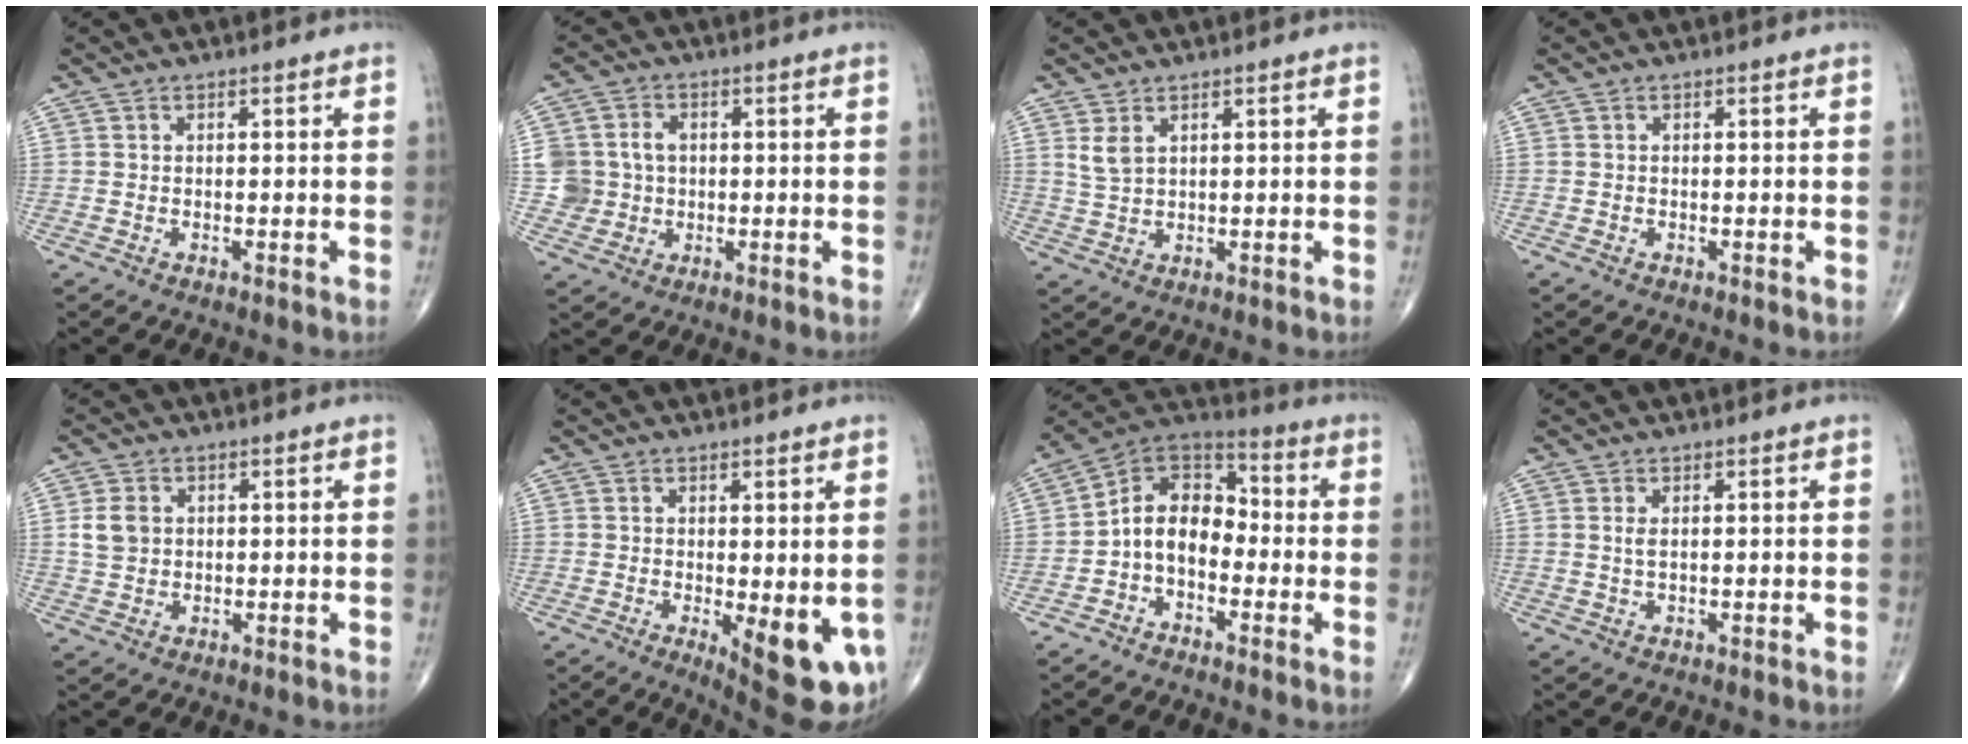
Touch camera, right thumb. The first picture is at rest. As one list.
[{"total": 6.6, "force": [0.3, 6.3, 1.8], "torque": [-0.012, 0.010, 0.007]}, {"total": 3.0, "force": [1.6, 1.4, 2.1], "torque": [-0.045, -0.004, 0.041]}, {"total": 0.0}, {"total": 4.5, "force": [0.8, 3.6, 2.6], "torque": [-0.040, 0.001, 0.017]}, {"total": 10.6, "force": [-2.3, 3.7, 9.7], "torque": [-0.111, -0.023, -0.020]}, {"total": 10.9, "force": [-2.4, 7.6, 7.3], "torque": [-0.099, 0.055, -0.061]}, {"total": 1.5, "force": [0.4, 0.6, 1.3], "torque": [-0.030, 0.000, 0.012]}]